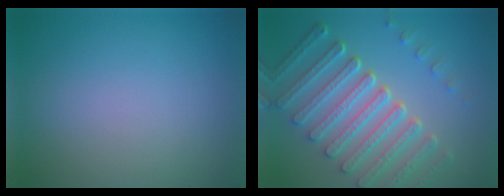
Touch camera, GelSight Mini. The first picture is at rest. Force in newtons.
{"total": 7.5, "press": 5.6, "slide": 5.0}